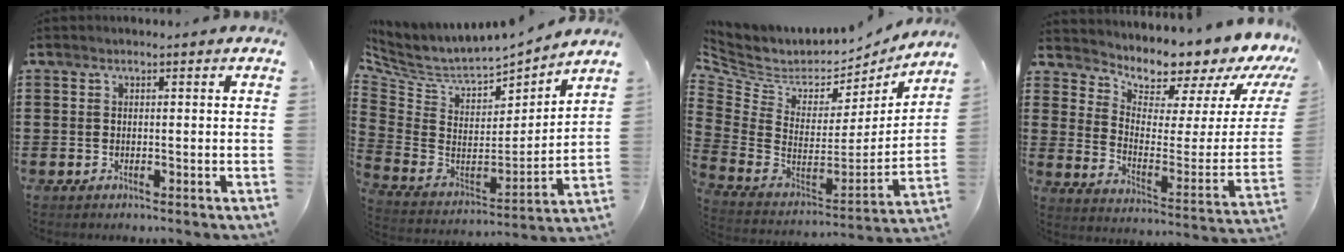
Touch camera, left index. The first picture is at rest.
{"total": 4.7, "force": [4.2, 1.6, 1.4], "torque": [-0.057, -0.048, 0.068]}
{"total": 4.3, "force": [3.3, 2.7, 0.4], "torque": [-0.043, -0.045, 0.057]}
{"total": 6.5, "force": [6.3, 1.5, 0.2], "torque": [-0.022, -0.080, 0.103]}